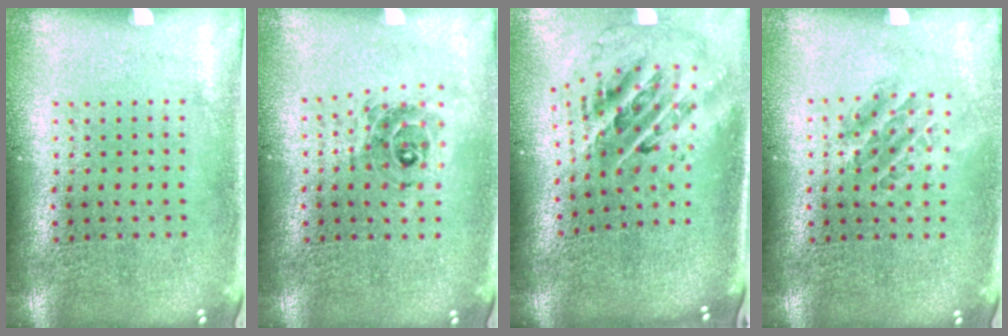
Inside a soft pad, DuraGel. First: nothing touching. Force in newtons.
{"total": 0.7, "press": 0.7, "slide": 0.0}
{"total": 2.6, "press": 1.8, "slide": 2.0}
{"total": 1.1, "press": 0.9, "slide": 0.5}